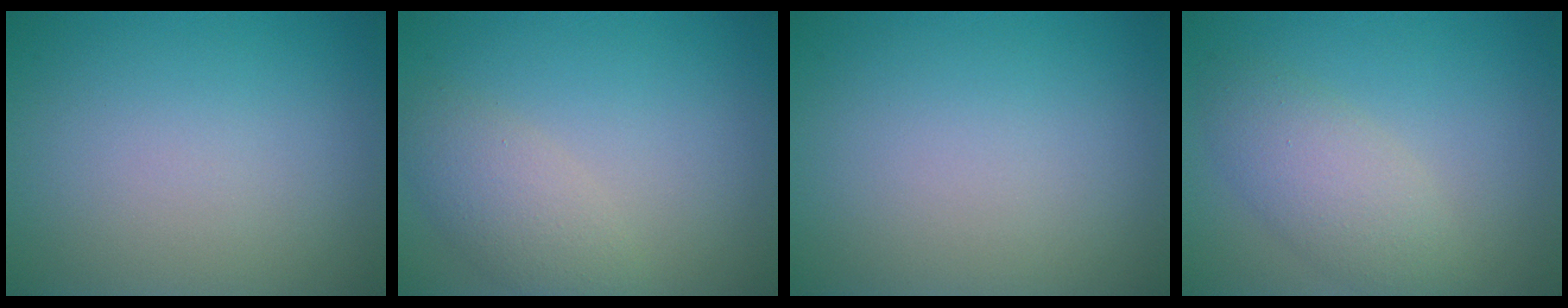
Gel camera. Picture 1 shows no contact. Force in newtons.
{"total": 2.9, "press": 2.9, "slide": 0.2}
{"total": 0.0}
{"total": 3.8, "press": 3.7, "slide": 0.3}